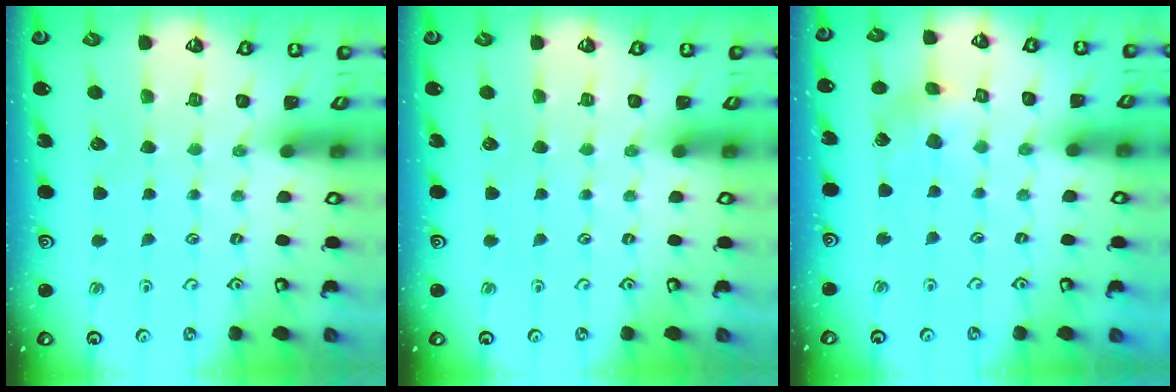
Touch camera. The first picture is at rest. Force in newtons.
{"total": 0.0}
{"total": 5.4, "press": 5.4, "slide": 0.5}